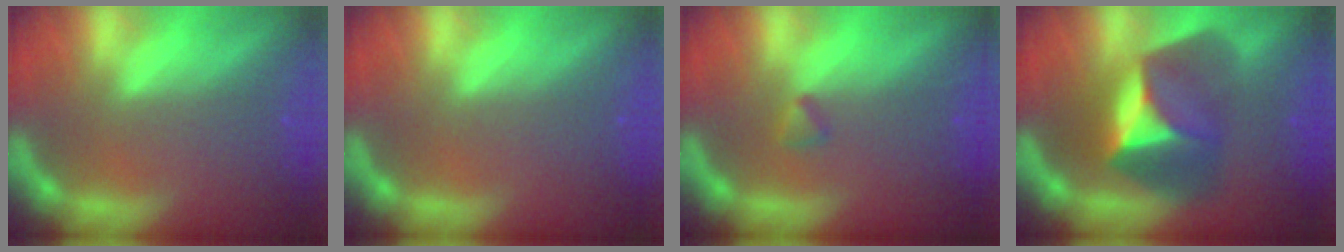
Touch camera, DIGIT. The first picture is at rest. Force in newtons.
{"total": 0.0}
{"total": 0.9}
{"total": 8.5}